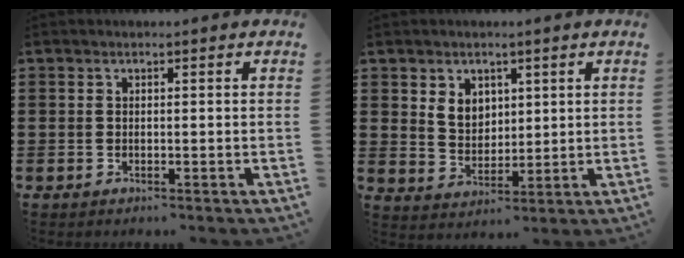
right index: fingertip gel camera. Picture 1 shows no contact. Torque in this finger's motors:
{"motor_torque": [0.05, 0.05, 0.16, 0.05]}